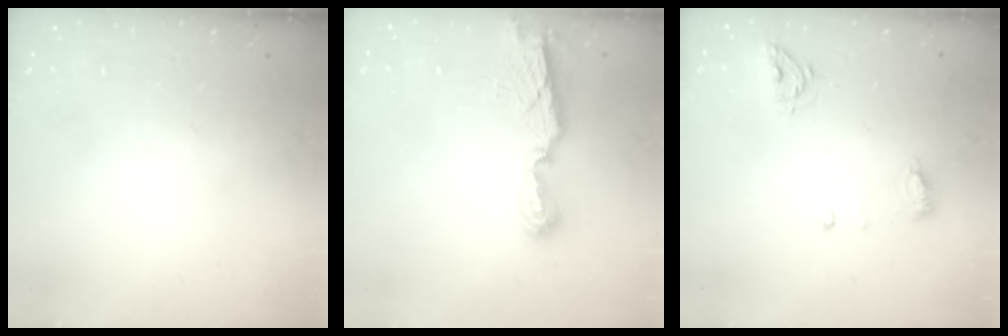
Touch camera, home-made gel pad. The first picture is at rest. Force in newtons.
{"total": 7.2, "press": 7.2, "slide": 0.2}
{"total": 6.9, "press": 6.7, "slide": 1.7}